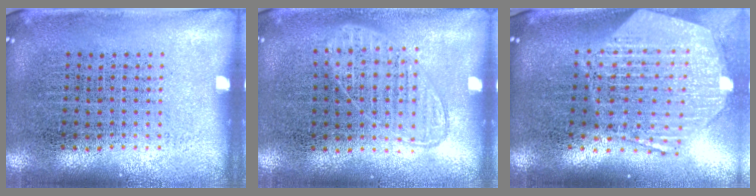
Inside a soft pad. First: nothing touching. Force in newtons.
{"total": 0.9, "press": 0.9, "slide": 0.3}
{"total": 2.9, "press": 2.3, "slide": 1.8}